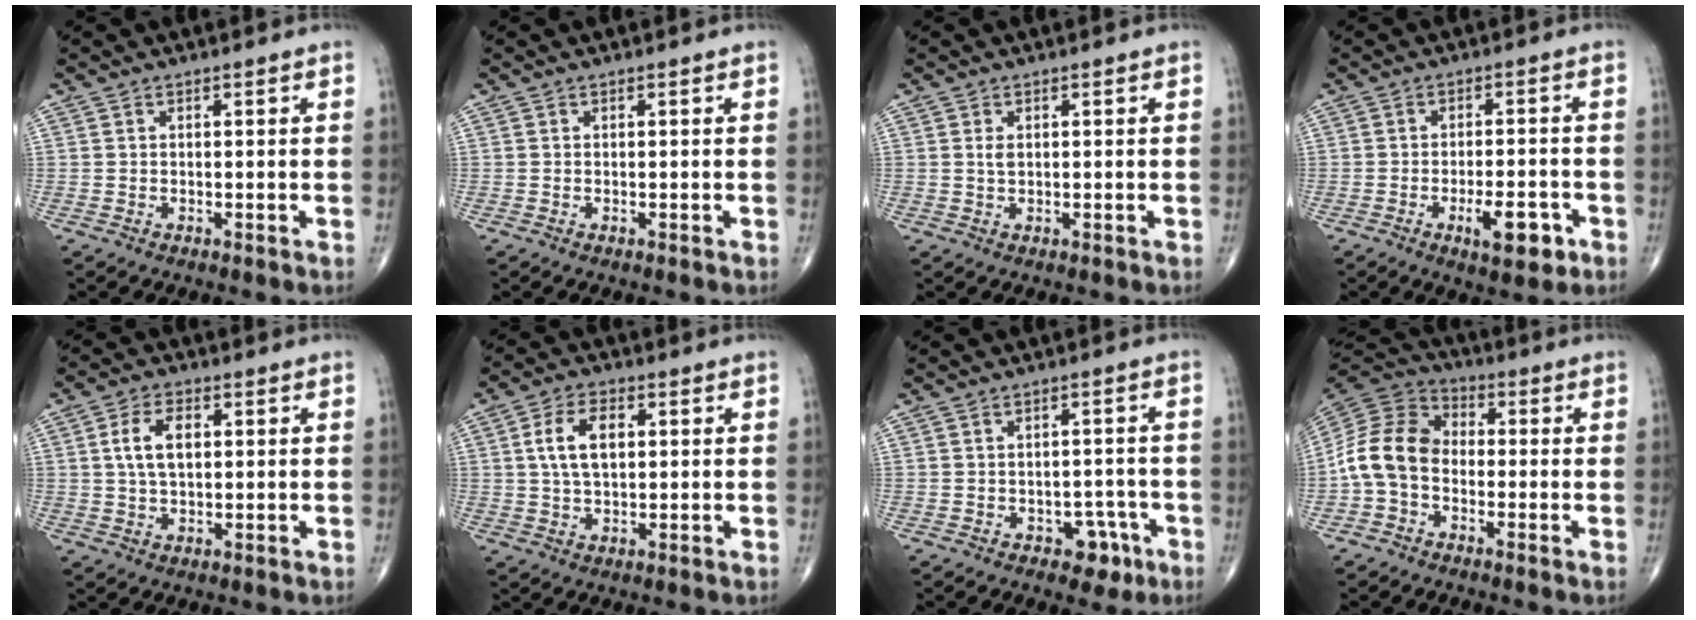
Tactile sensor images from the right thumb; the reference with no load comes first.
{"total": 0.0}
{"total": 1.3, "force": [0.4, 0.7, 1.0], "torque": [-0.018, -0.002, 0.008]}
{"total": 7.3, "force": [-3.3, 2.7, 6.0], "torque": [-0.083, 0.010, -0.045]}
{"total": 6.7, "force": [1.4, 3.8, 5.4], "torque": [-0.094, 0.004, 0.023]}
{"total": 7.9, "force": [1.6, 4.4, 6.3], "torque": [-0.108, 0.004, 0.027]}
{"total": 5.0, "force": [-2.5, 3.3, 2.7], "torque": [-0.007, 0.019, -0.029]}
{"total": 11.2, "force": [-2.3, 8.4, 7.2], "torque": [-0.130, 0.035, -0.059]}